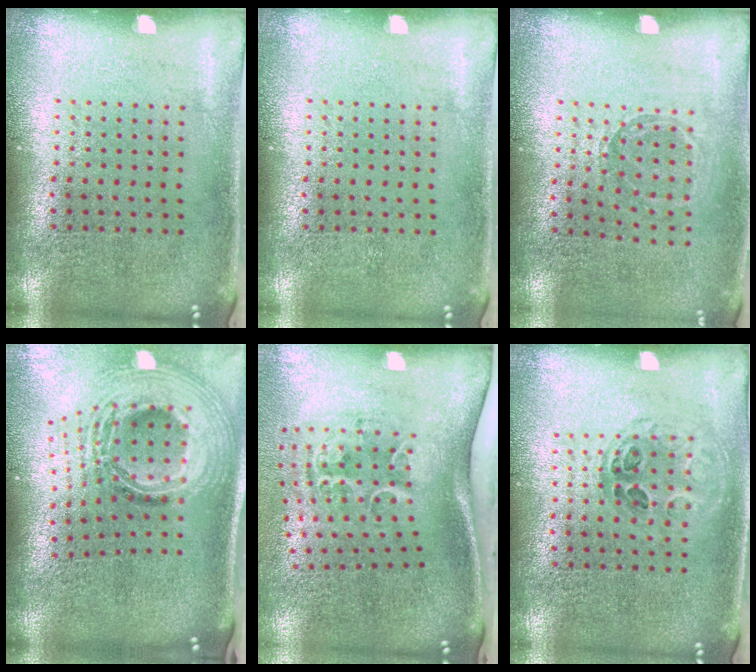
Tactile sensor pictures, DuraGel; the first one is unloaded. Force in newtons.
{"total": 0.0}
{"total": 0.9, "press": 0.8, "slide": 0.2}
{"total": 2.9, "press": 2.0, "slide": 2.1}
{"total": 2.3, "press": 1.3, "slide": 1.9}
{"total": 0.9, "press": 0.9, "slide": 0.2}